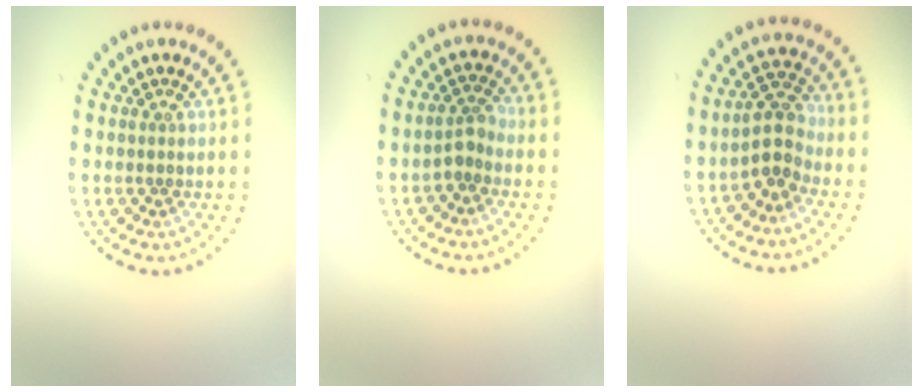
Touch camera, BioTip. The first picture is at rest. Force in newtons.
{"total": 1.8, "press": 1.5, "slide": 1.0}
{"total": 3.0, "press": 2.6, "slide": 1.4}